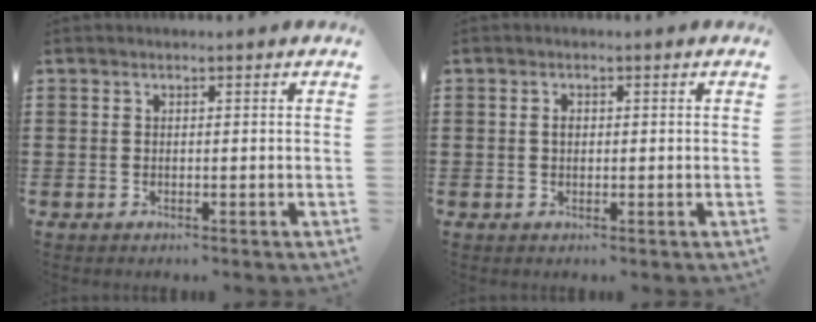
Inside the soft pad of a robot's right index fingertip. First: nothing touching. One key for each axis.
{"total": 0.9, "fx": 0.2, "fy": 0.6, "fz": 0.7, "tx": -0.014, "ty": 0.004, "tz": 0.004}